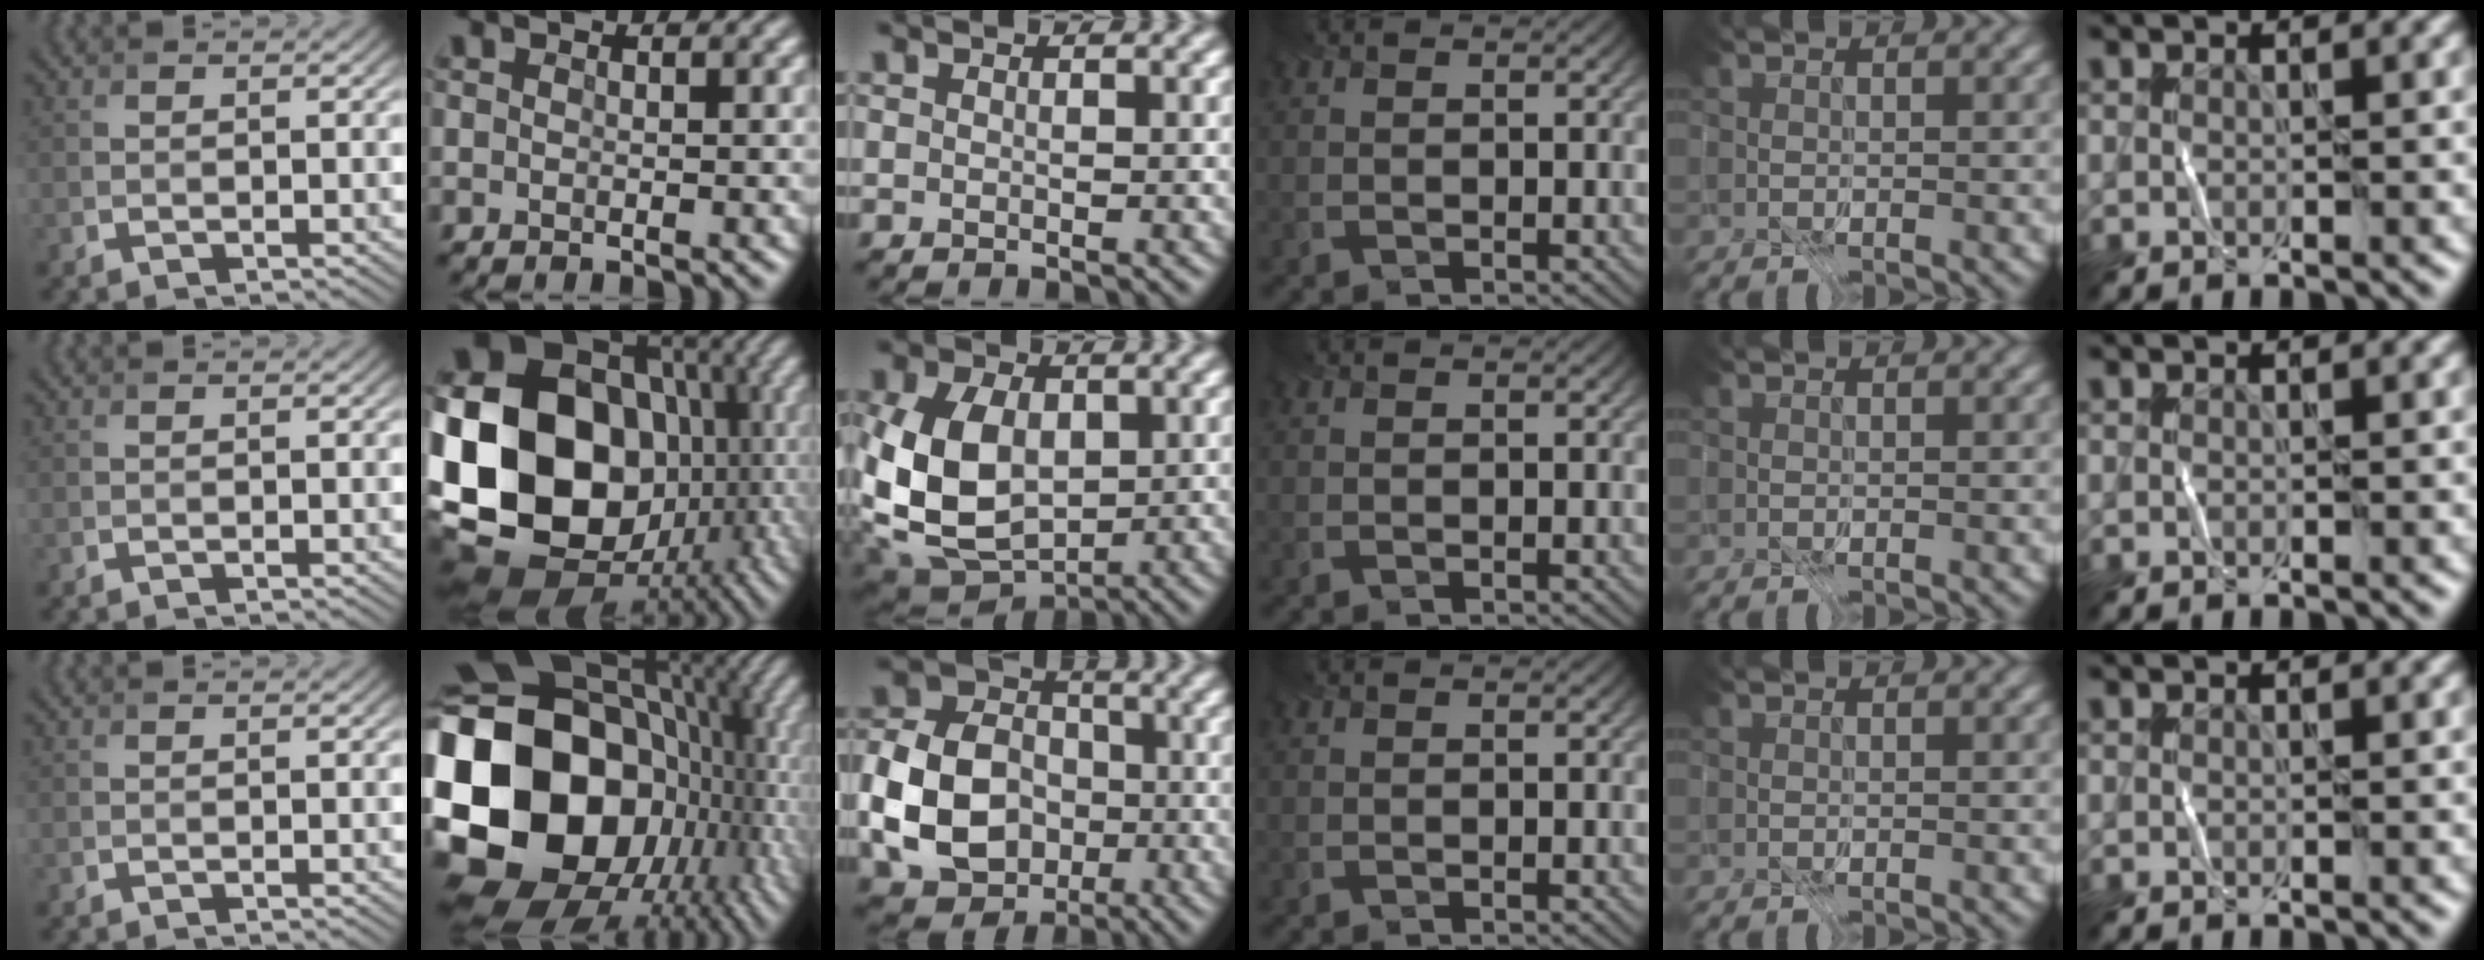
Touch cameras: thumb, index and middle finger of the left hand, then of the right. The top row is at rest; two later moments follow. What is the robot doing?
{"motion": "fold", "object": "file"}